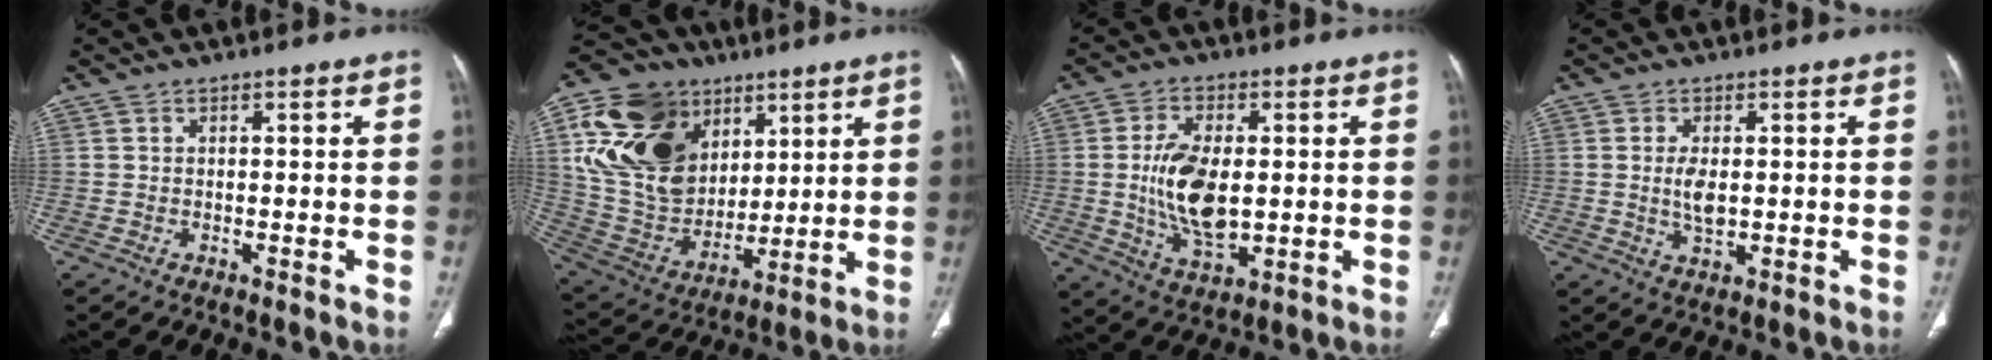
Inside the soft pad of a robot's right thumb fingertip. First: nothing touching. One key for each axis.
{"total": 24.2, "fx": 8.8, "fy": 17.6, "fz": 14.1, "tx": -0.250, "ty": -0.013, "tz": 0.173}
{"total": 12.3, "fx": 0.0, "fy": 6.5, "fz": 10.4, "tx": -0.191, "ty": -0.010, "tz": 0.010}
{"total": 4.2, "fx": 0.2, "fy": 2.0, "fz": 3.7, "tx": -0.073, "ty": -0.007, "tz": 0.007}